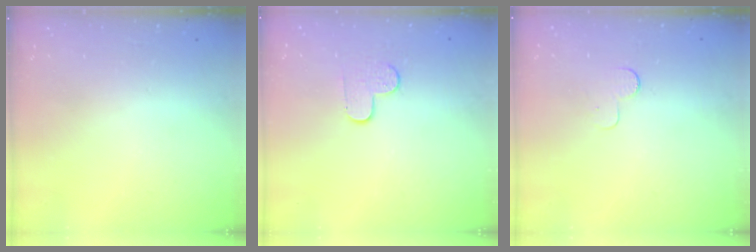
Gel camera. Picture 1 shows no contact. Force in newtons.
{"total": 4.6, "press": 4.5, "slide": 0.5}
{"total": 2.9, "press": 2.9, "slide": 0.3}